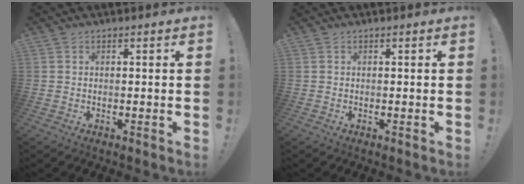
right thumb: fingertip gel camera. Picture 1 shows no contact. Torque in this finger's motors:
{"motor_torque": [0.04, 0.04, 0.03, -0.08, -0.03]}